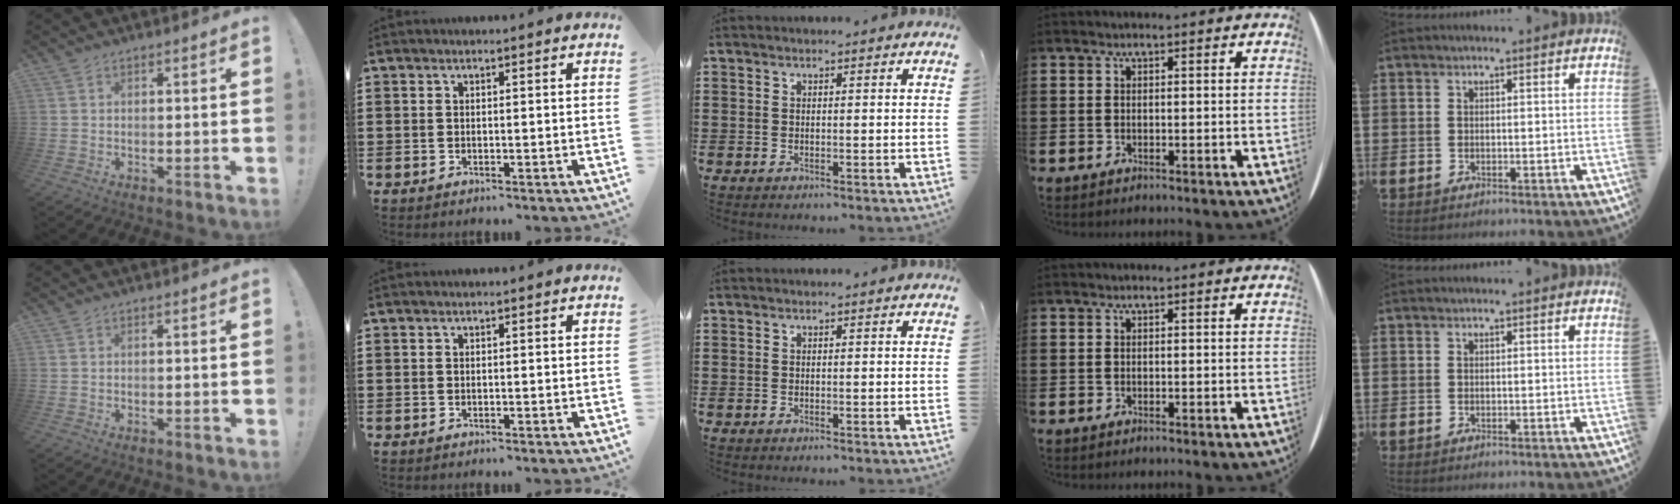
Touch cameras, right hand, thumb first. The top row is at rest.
{}